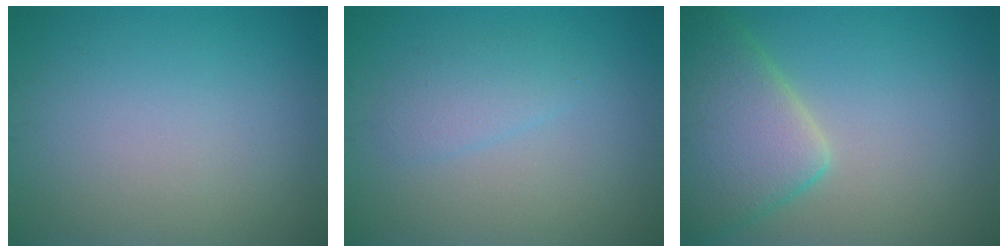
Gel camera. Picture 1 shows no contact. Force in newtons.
{"total": 2.0, "press": 2.0, "slide": 0.1}
{"total": 7.2, "press": 7.2, "slide": 0.5}